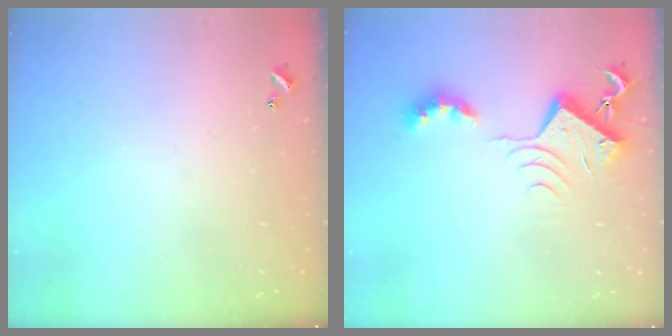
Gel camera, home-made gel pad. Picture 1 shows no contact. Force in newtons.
{"total": 7.7, "press": 7.6, "slide": 1.0}